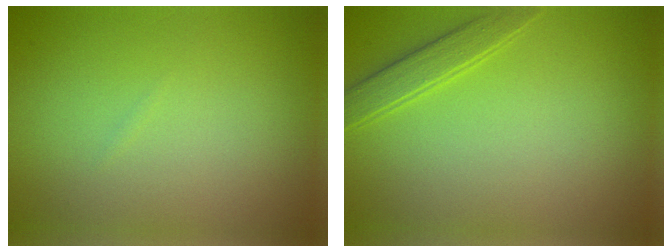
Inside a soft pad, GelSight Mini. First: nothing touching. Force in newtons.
{"total": 1.9, "press": 1.9, "slide": 0.1}